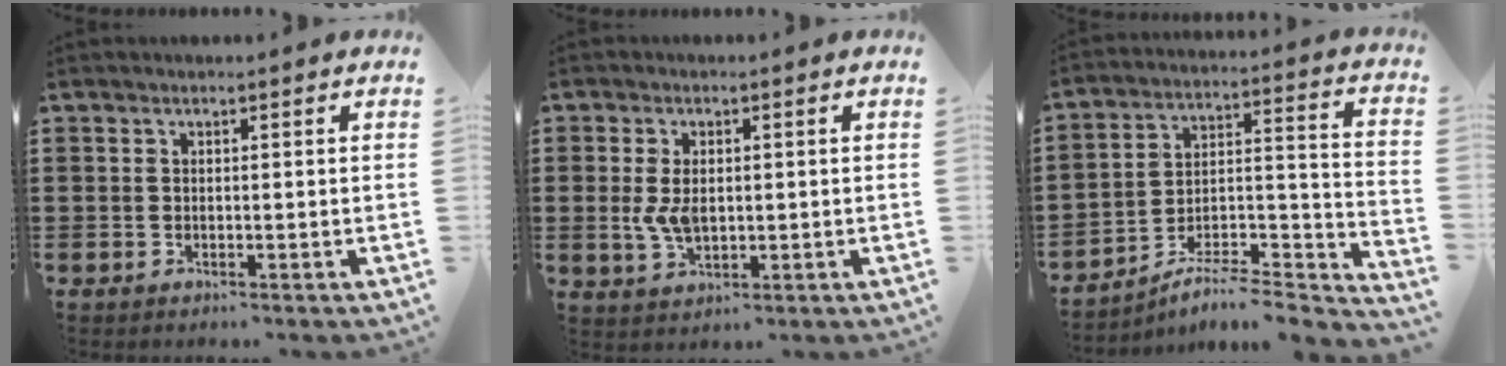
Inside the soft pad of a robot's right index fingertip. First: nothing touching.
{"total": 4.7, "force": [0.1, 2.7, 3.9], "torque": [-0.093, 0.002, -0.002]}
{"total": 5.3, "force": [-4.6, 0.9, 2.4], "torque": [-0.038, -0.013, -0.095]}